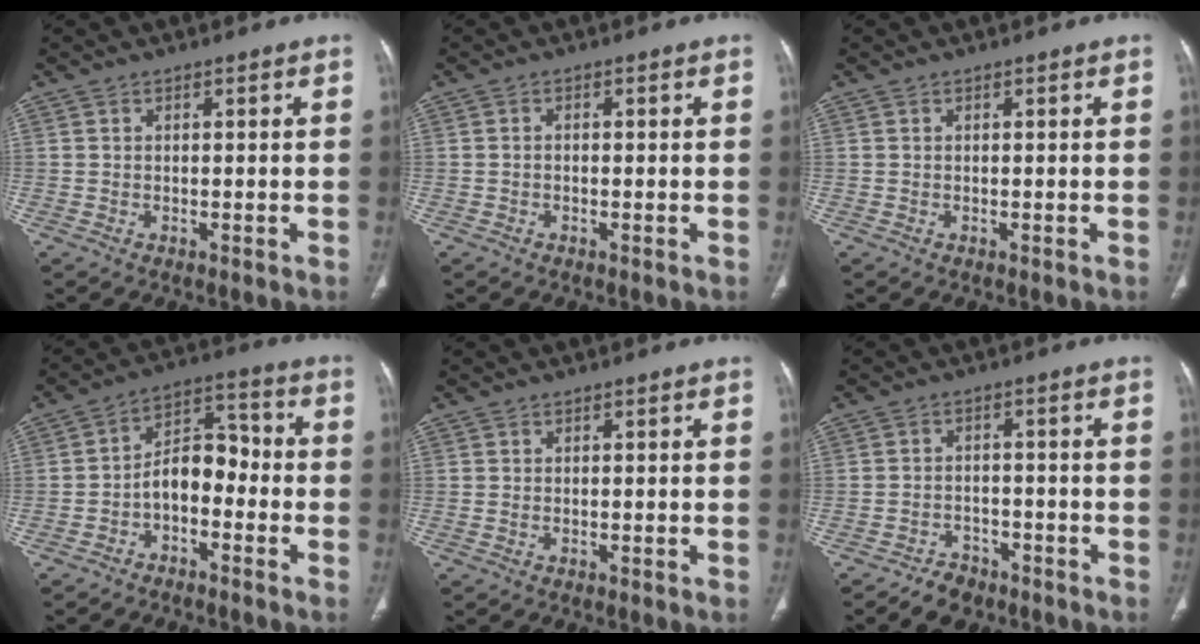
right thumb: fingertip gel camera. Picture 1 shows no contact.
{"total": 0.7, "force": [-0.2, 0.4, 0.4], "torque": [-0.006, 0.001, -0.007]}
{"total": 0.0}
{"total": 8.4, "force": [-2.8, 5.3, 5.9], "torque": [-0.074, 0.048, -0.058]}
{"total": 0.0}
{"total": 5.0, "force": [-3.8, 2.9, 1.4], "torque": [-0.022, 0.021, -0.061]}